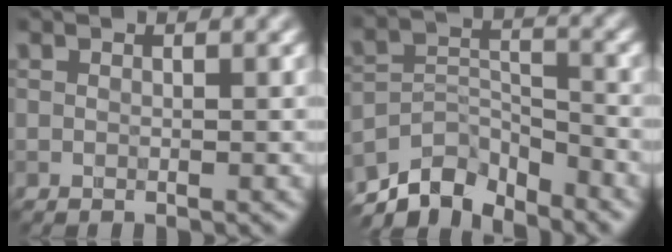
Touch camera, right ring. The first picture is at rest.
{"total": 6.5, "force": [-5.7, 2.4, 1.8], "torque": [-0.031, -0.006, -0.107]}